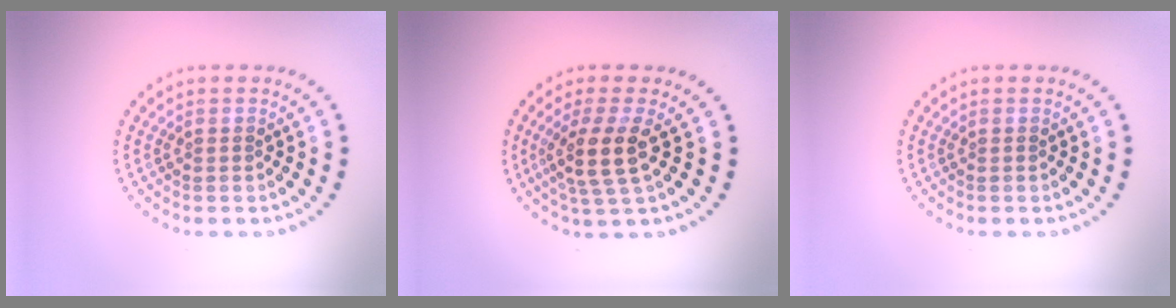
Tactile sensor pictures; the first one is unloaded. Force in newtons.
{"total": 3.6, "press": 2.9, "slide": 2.2}
{"total": 0.0}